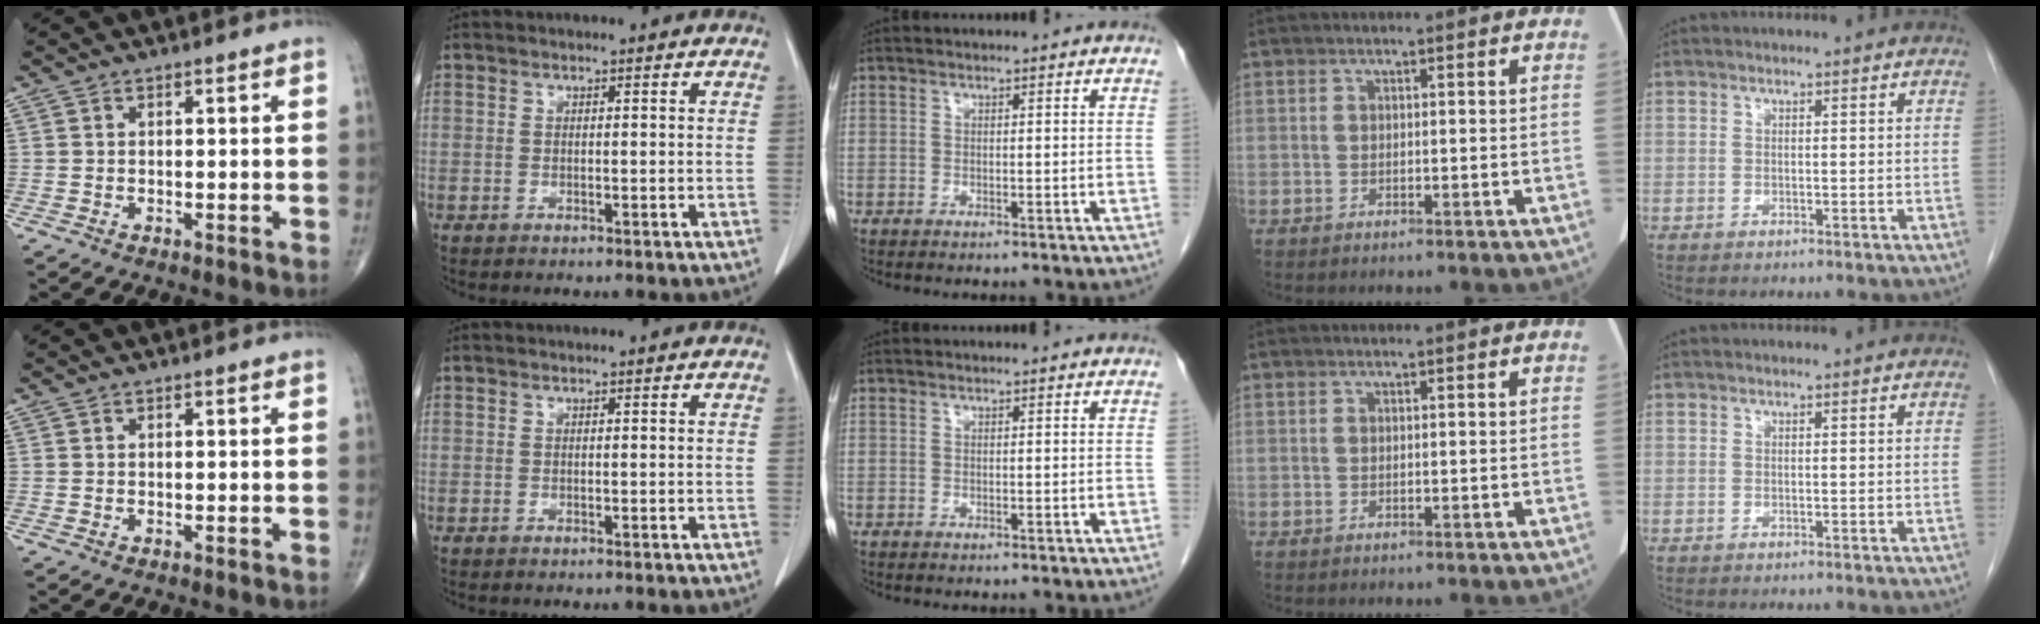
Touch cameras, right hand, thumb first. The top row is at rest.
{}